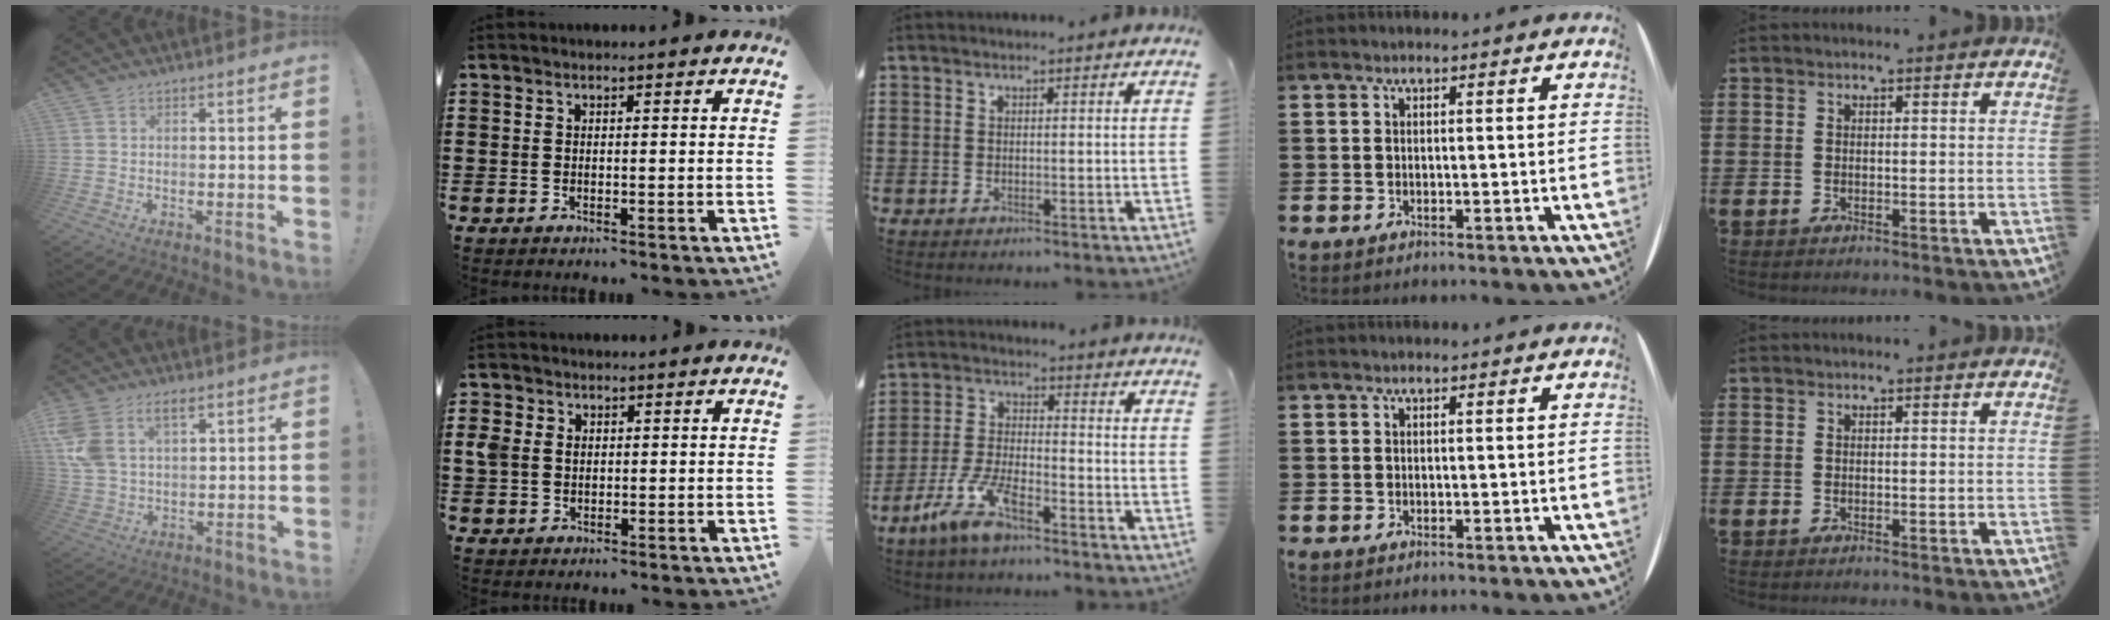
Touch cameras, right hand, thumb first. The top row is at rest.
{"thumb": {"total": 9.2, "force": [4.9, 5.3, 5.8], "torque": [-0.125, -0.010, 0.094]}, "index": {"total": 2.8, "force": [0.5, 2.3, 1.5], "torque": [-0.044, 0.008, 0.006]}, "middle": {"total": 8.0, "force": [-5.4, 1.9, 5.5], "torque": [-0.129, -0.007, -0.105]}}